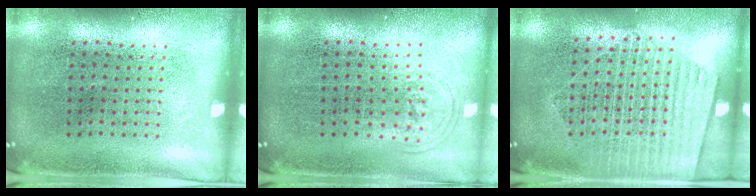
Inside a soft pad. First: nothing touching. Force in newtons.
{"total": 0.8, "press": 0.6, "slide": 0.6}
{"total": 1.6, "press": 1.5, "slide": 0.7}